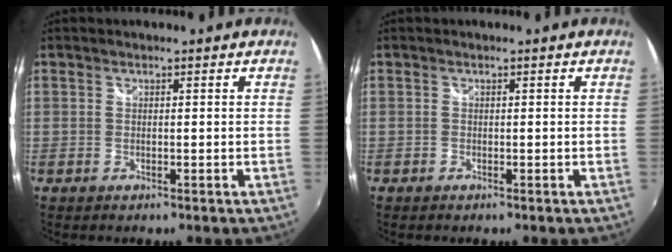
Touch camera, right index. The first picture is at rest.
{"total": 0.5, "force": [-0.4, 0.3, 0.0], "torque": [-0.001, -0.003, -0.011]}